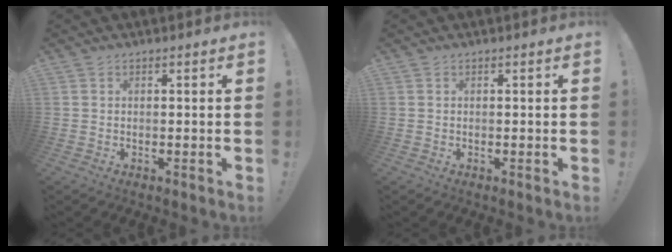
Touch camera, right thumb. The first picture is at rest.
{"total": 0.0}